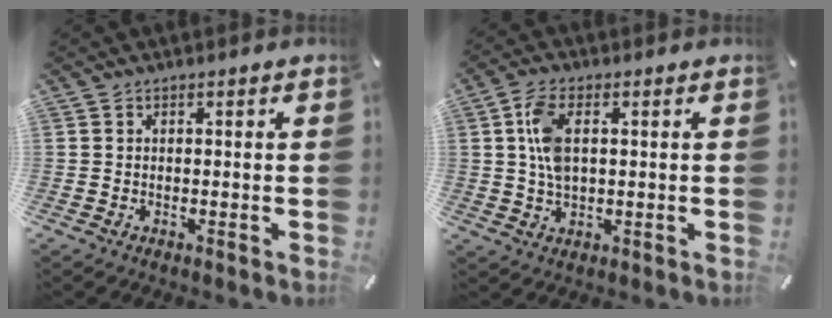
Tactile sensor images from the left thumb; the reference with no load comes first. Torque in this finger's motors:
{"motor_torque": [0.45, 0.73, 1.04, -0.46, 0.06]}